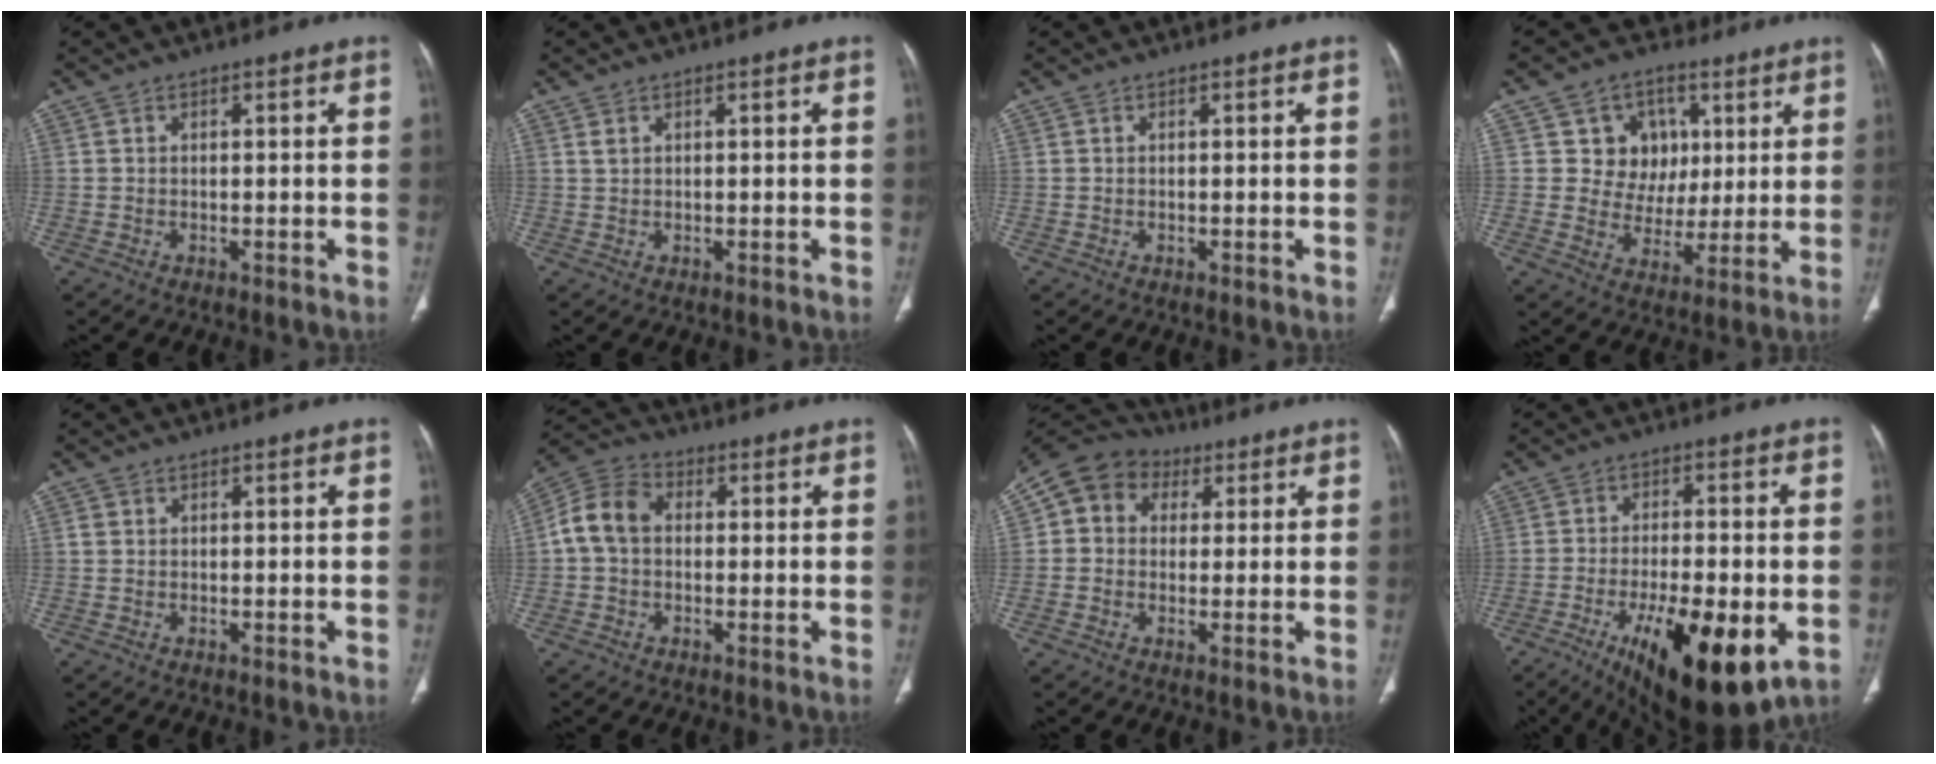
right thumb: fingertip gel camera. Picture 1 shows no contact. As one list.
[{"total": 0.7, "force": [0.5, 0.4, 0.4], "torque": [-0.009, 0.005, 0.012]}, {"total": 0.0}, {"total": 11.6, "force": [4.7, 10.4, 2.3], "torque": [0.007, -0.004, 0.077]}, {"total": 0.7, "force": [0.1, 0.7, 0.3], "torque": [-0.002, 0.004, 0.003]}, {"total": 8.3, "force": [0.3, 6.3, 5.4], "torque": [-0.101, 0.028, -0.004]}, {"total": 10.0, "force": [2.6, 8.4, 4.6], "torque": [-0.062, 0.023, 0.032]}, {"total": 19.8, "force": [-7.4, 7.2, 16.9], "torque": [-0.238, -0.007, -0.099]}]